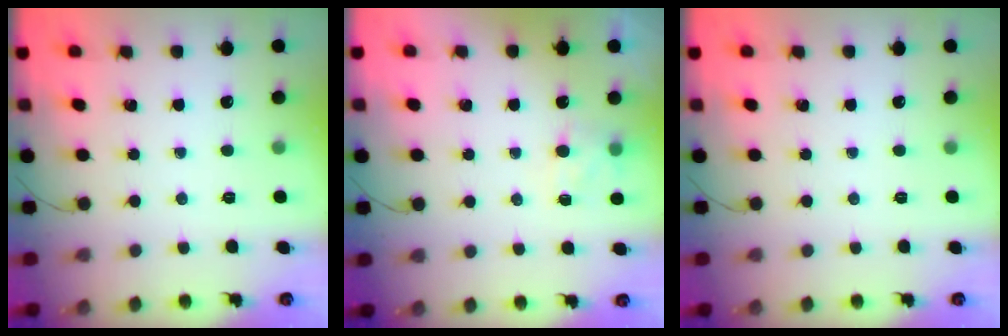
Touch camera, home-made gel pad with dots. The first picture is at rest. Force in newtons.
{"total": 6.3, "press": 6.1, "slide": 1.6}
{"total": 0.0}